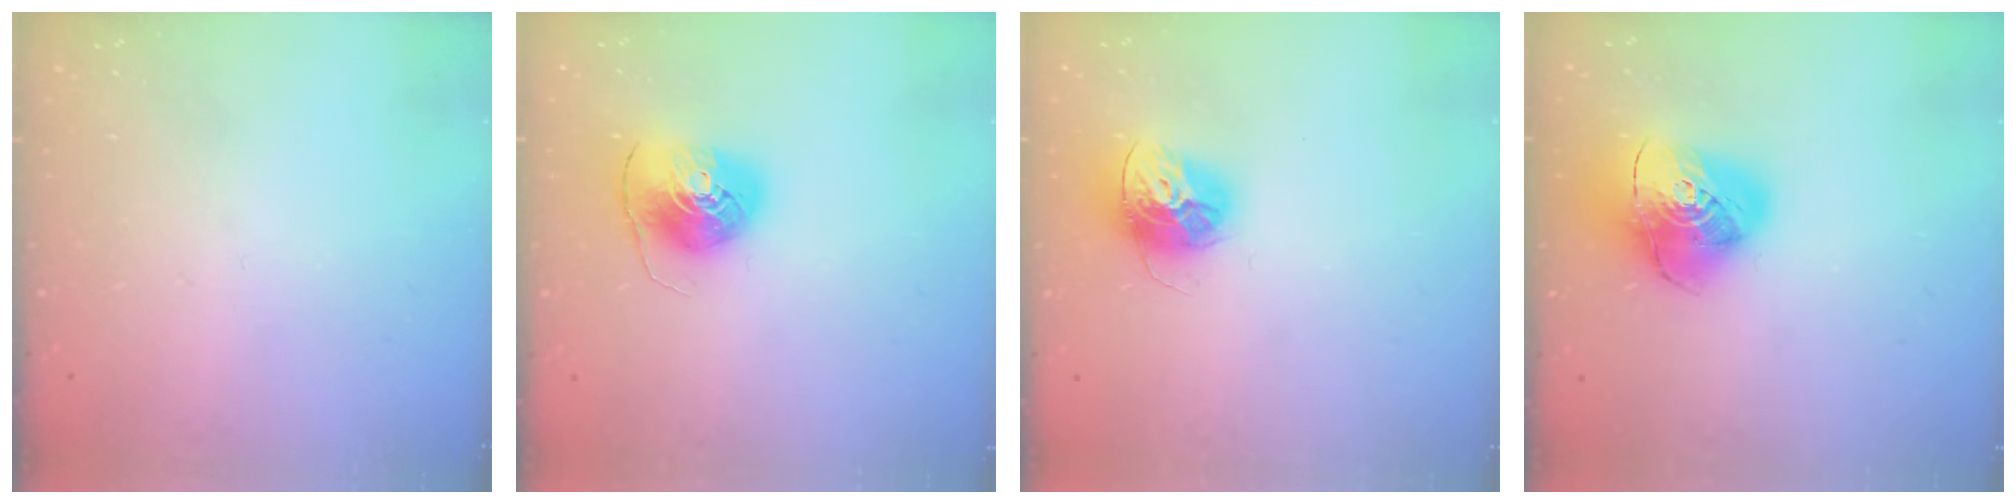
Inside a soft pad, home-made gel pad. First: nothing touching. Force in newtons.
{"total": 8.1, "press": 8.1, "slide": 0.6}
{"total": 15.0, "press": 14.9, "slide": 1.3}
{"total": 15.3, "press": 15.2, "slide": 1.8}